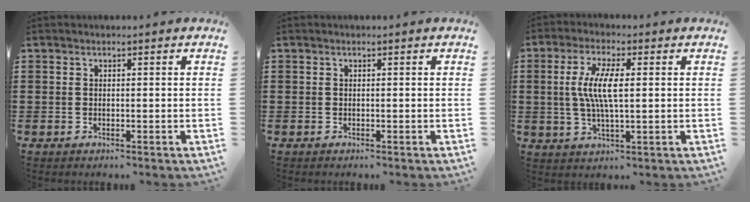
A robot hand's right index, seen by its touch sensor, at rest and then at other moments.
{"total": 0.0}
{"total": 7.1, "force": [0.7, 2.0, 6.8], "torque": [-0.142, 0.000, 0.005]}